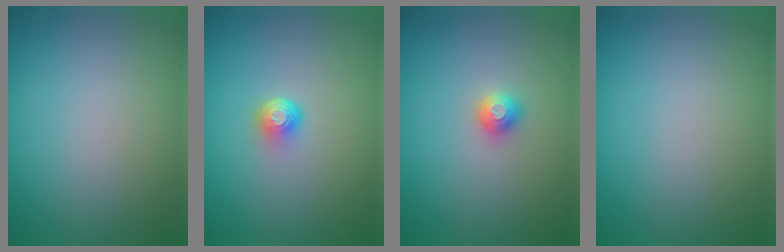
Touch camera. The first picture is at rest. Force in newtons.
{"total": 1.9, "press": 1.3, "slide": 1.4}
{"total": 1.3, "press": 1.2, "slide": 0.4}
{"total": 0.0}